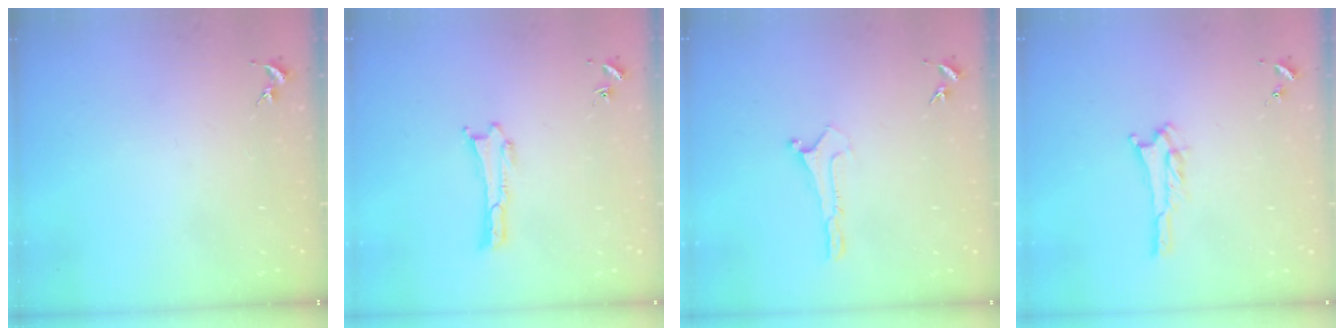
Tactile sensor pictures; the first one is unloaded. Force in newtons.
{"total": 0.0}
{"total": 0.0}
{"total": 2.8, "press": 2.8, "slide": 0.3}